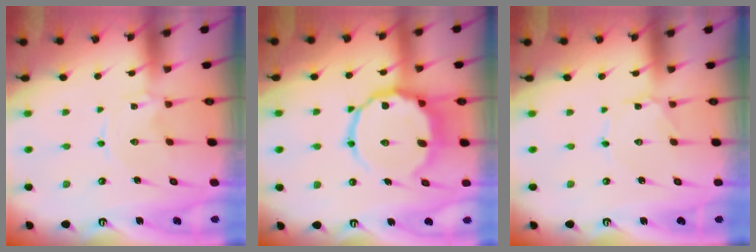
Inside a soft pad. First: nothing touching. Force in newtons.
{"total": 16.1, "press": 16.0, "slide": 1.5}
{"total": 1.0, "press": 1.0, "slide": 0.1}